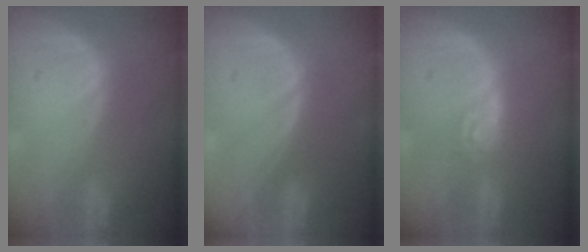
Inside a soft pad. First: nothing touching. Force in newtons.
{"total": 0.0}
{"total": 4.7, "press": 4.0, "slide": 2.5}